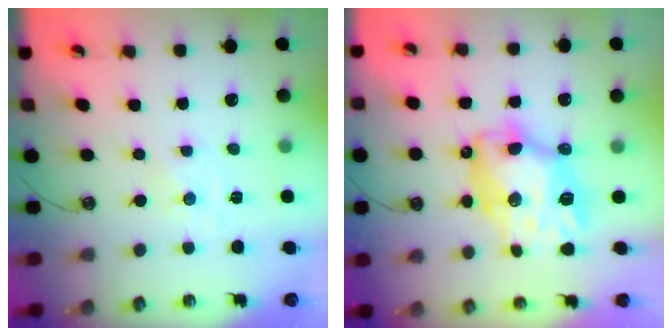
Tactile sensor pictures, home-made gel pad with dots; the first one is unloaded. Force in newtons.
{"total": 14.9, "press": 14.9, "slide": 1.5}